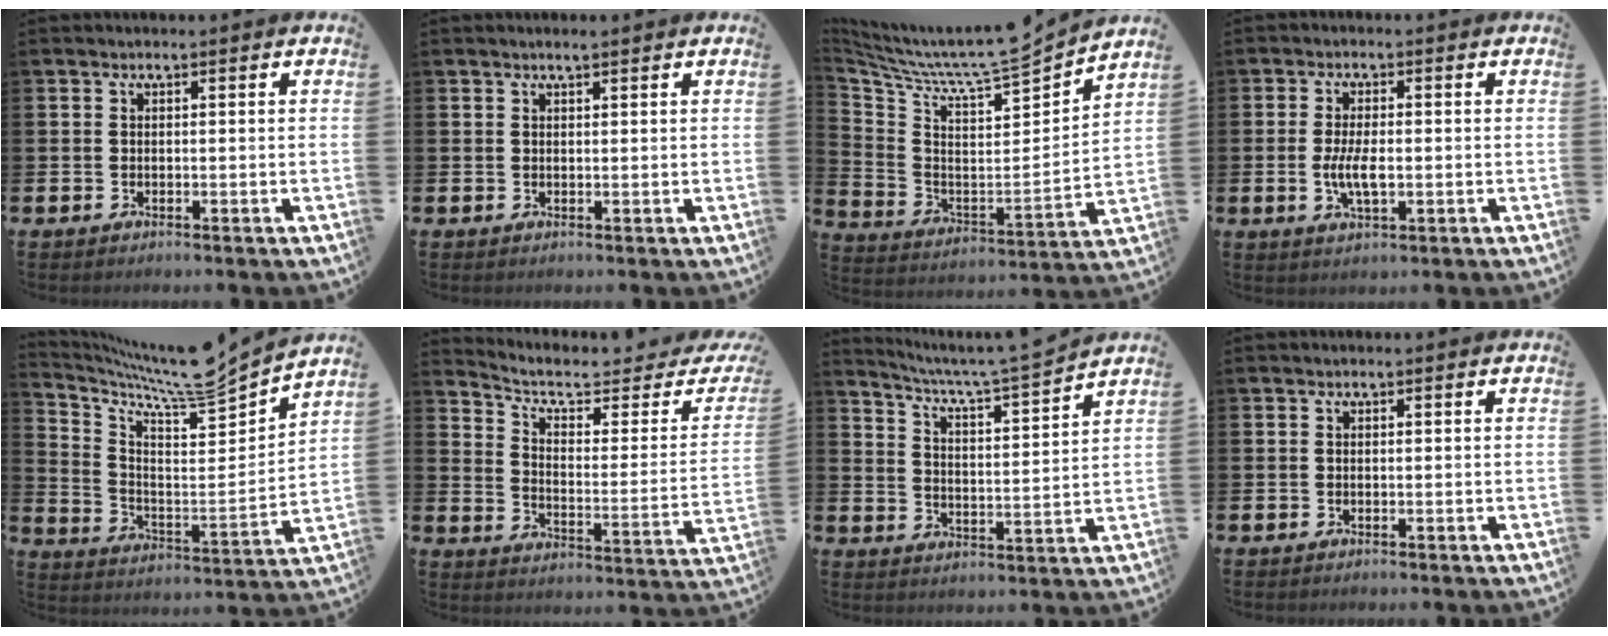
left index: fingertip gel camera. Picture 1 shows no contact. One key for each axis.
{"total": 1.1, "fx": 1.0, "fy": 0.1, "fz": 0.5, "tx": 0.001, "ty": -0.002, "tz": 0.015}
{"total": 7.7, "fx": 6.9, "fy": 0.9, "fz": 3.4, "tx": -0.104, "ty": -0.063, "tz": 0.110}
{"total": 4.4, "fx": -0.5, "fy": 2.0, "fz": 3.9, "tx": -0.071, "ty": -0.003, "tz": -0.013}
{"total": 8.4, "fx": 7.6, "fy": 1.2, "fz": 3.5, "tx": -0.090, "ty": -0.068, "tz": 0.123}
{"total": 6.3, "fx": 4.9, "fy": 2.1, "fz": 3.2, "tx": -0.083, "ty": -0.035, "tz": 0.078}
{"total": 6.9, "fx": 6.5, "fy": -0.1, "fz": 2.3, "tx": -0.067, "ty": -0.057, "tz": 0.106}
{"total": 0.0}